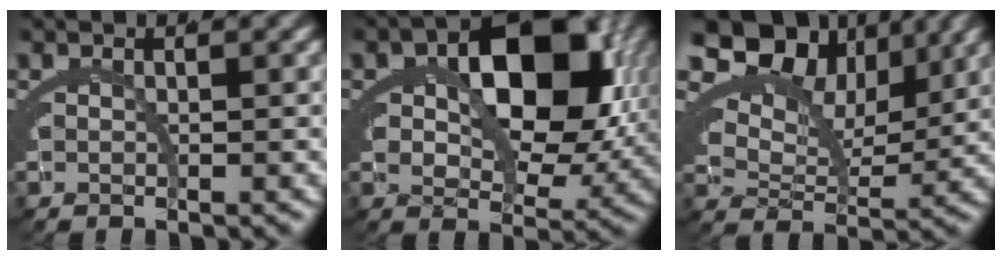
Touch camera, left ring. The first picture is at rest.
{"total": 12.3, "force": [1.8, 8.1, 9.1], "torque": [-0.134, -0.017, 0.032]}
{"total": 13.3, "force": [6.8, 8.5, 7.6], "torque": [-0.128, 0.025, 0.092]}